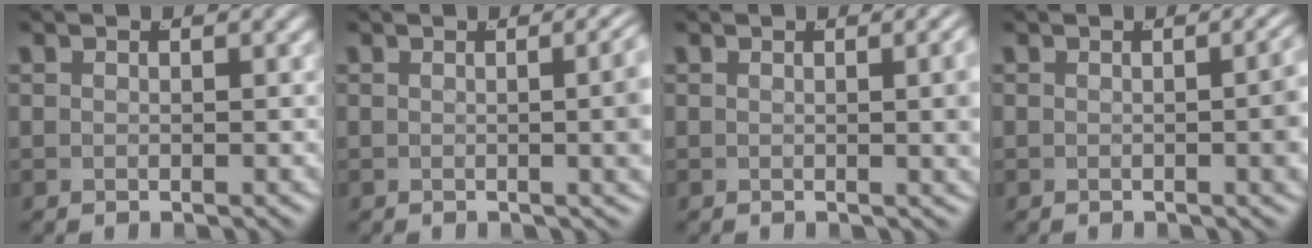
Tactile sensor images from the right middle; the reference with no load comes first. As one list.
[{"total": 4.9, "force": [0.5, 1.6, 4.6], "torque": [-0.025, 0.020, -0.004]}, {"total": 3.1, "force": [0.6, 0.8, 3.0], "torque": [-0.014, 0.011, 0.001]}, {"total": 3.2, "force": [0.0, 1.0, 3.0], "torque": [-0.017, 0.011, -0.008]}]